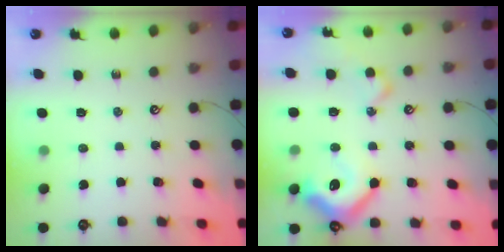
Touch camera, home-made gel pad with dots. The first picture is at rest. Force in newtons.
{"total": 14.0, "press": 13.9, "slide": 1.2}